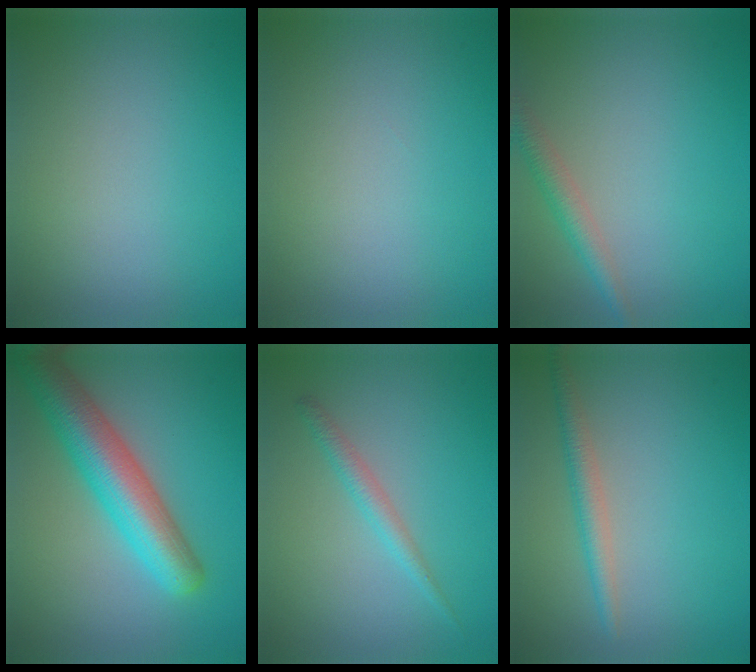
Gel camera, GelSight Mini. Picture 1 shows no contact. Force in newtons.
{"total": 0.0}
{"total": 2.4, "press": 2.4, "slide": 0.0}
{"total": 7.5, "press": 7.5, "slide": 0.2}
{"total": 1.7, "press": 1.7, "slide": 0.1}
{"total": 2.3, "press": 2.3, "slide": 0.1}